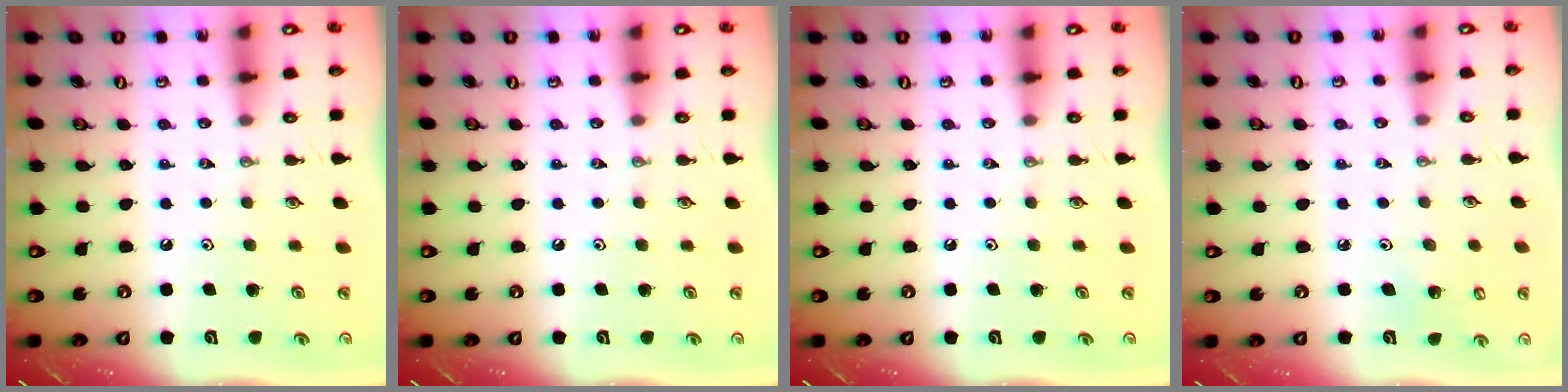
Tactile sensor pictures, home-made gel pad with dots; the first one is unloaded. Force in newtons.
{"total": 0.0}
{"total": 0.0}
{"total": 2.8, "press": 2.7, "slide": 0.7}